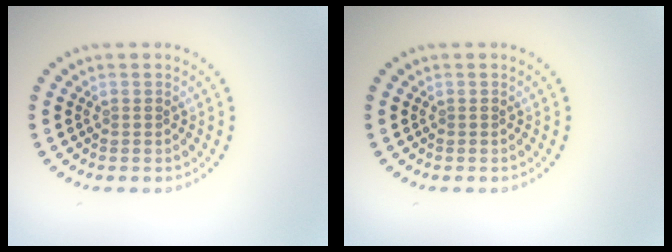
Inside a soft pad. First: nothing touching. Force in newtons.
{"total": 0.0}